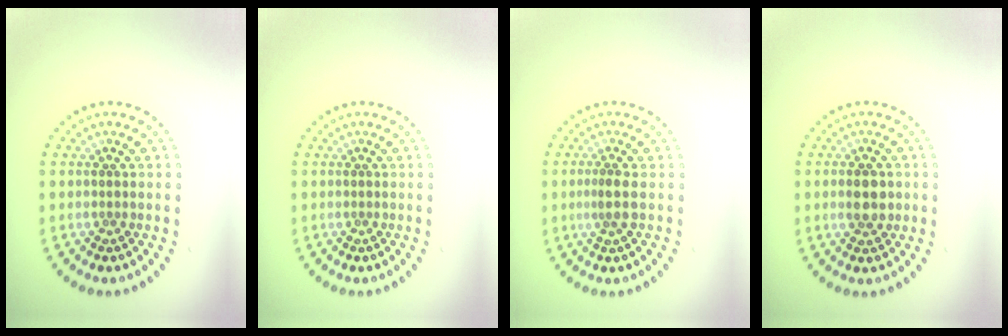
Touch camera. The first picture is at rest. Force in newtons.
{"total": 0.0}
{"total": 1.7, "press": 1.4, "slide": 1.1}
{"total": 3.1, "press": 3.1, "slide": 0.1}